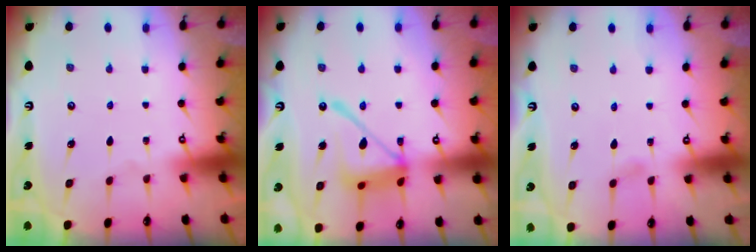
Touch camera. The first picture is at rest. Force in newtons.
{"total": 14.7, "press": 14.7, "slide": 1.2}
{"total": 2.3, "press": 2.3, "slide": 0.3}